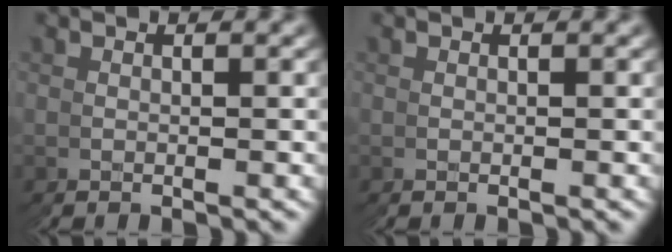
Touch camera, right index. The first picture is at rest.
{"total": 0.0}